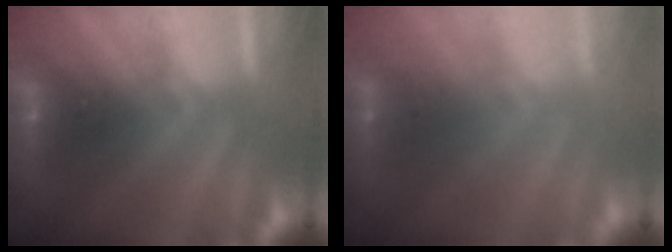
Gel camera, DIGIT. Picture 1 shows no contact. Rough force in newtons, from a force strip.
{"total": 2.3}